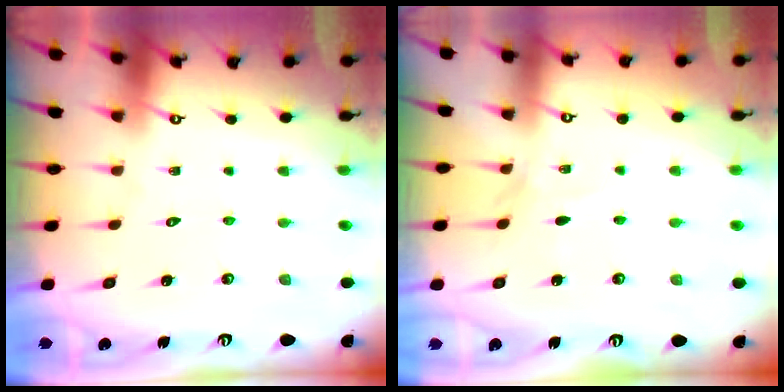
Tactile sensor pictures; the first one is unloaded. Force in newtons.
{"total": 3.3, "press": 3.3, "slide": 0.4}